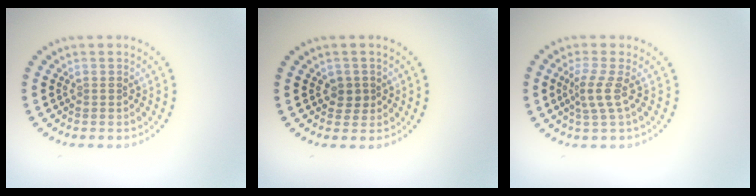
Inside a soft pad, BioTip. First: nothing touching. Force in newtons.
{"total": 1.5, "press": 1.2, "slide": 0.9}
{"total": 2.2, "press": 1.4, "slide": 1.6}